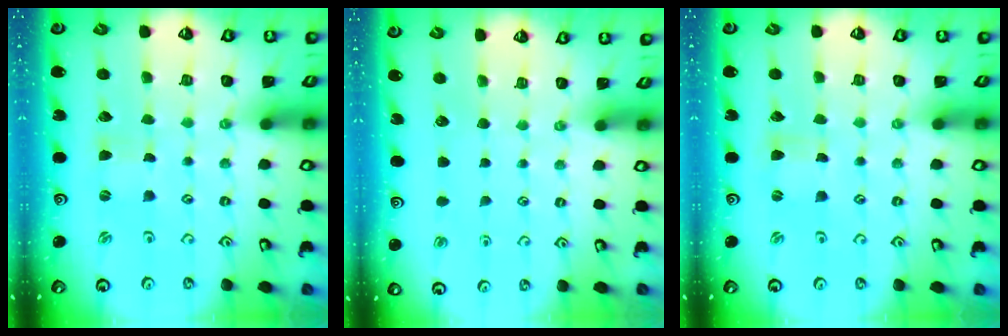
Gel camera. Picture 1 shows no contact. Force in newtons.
{"total": 0.0}
{"total": 0.0}